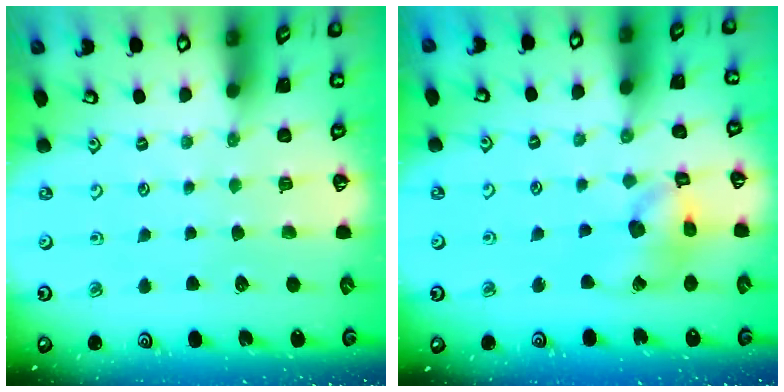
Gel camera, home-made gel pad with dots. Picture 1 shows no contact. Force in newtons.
{"total": 13.6, "press": 13.4, "slide": 1.9}